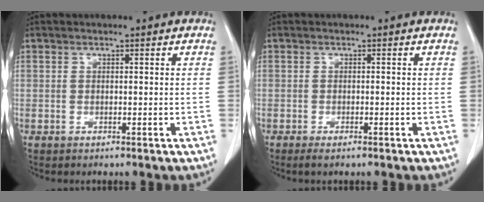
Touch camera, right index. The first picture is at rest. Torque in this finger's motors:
{"motor_torque": [0.10, -0.08, 0.06, 0.02]}